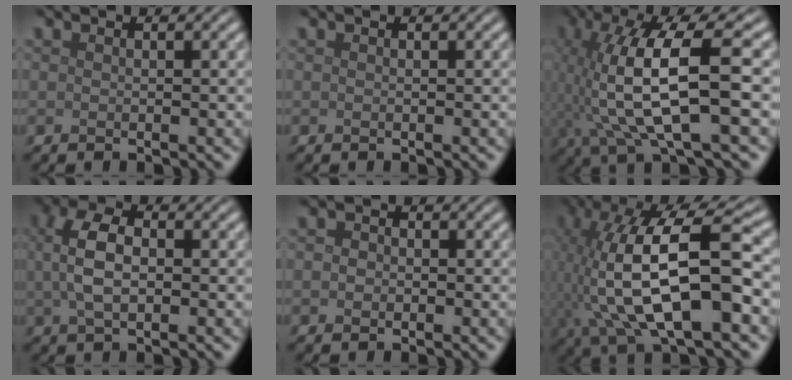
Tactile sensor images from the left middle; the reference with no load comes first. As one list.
[{"total": 0.0}, {"total": 10.8, "force": [-0.7, 2.9, 10.4], "torque": [-0.200, 0.009, -0.012]}, {"total": 4.5, "force": [0.4, 2.5, 3.7], "torque": [-0.082, 0.007, 0.005]}, {"total": 1.0, "force": [-0.2, 0.9, 0.4], "torque": [-0.002, -0.004, -0.006]}, {"total": 14.5, "force": [-2.2, 5.5, 13.2], "torque": [-0.255, 0.008, -0.044]}]